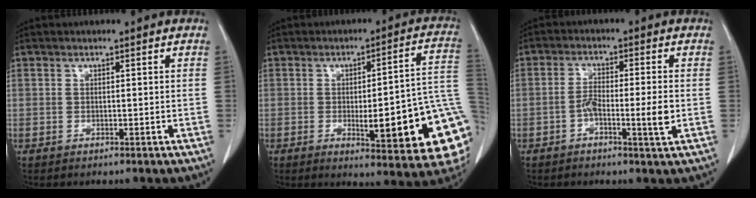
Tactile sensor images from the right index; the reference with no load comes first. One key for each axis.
{"total": 19.7, "fx": -4.5, "fy": 3.3, "fz": 18.9, "tx": -0.156, "ty": 0.014, "tz": -0.042}
{"total": 5.6, "fx": -1.7, "fy": 0.4, "fz": 5.3, "tx": -0.097, "ty": 0.001, "tz": -0.028}